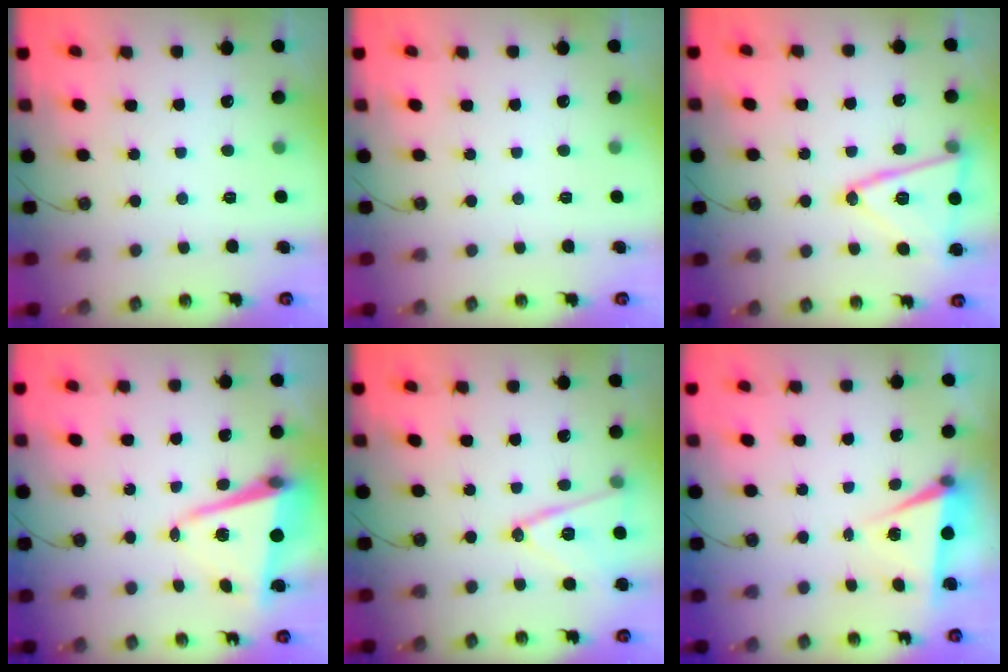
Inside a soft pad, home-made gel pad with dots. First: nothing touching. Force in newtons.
{"total": 0.0}
{"total": 15.7, "press": 15.5, "slide": 2.5}
{"total": 9.5, "press": 9.3, "slide": 1.7}
{"total": 14.2, "press": 13.8, "slide": 3.3}
{"total": 5.6, "press": 3.7, "slide": 4.3}